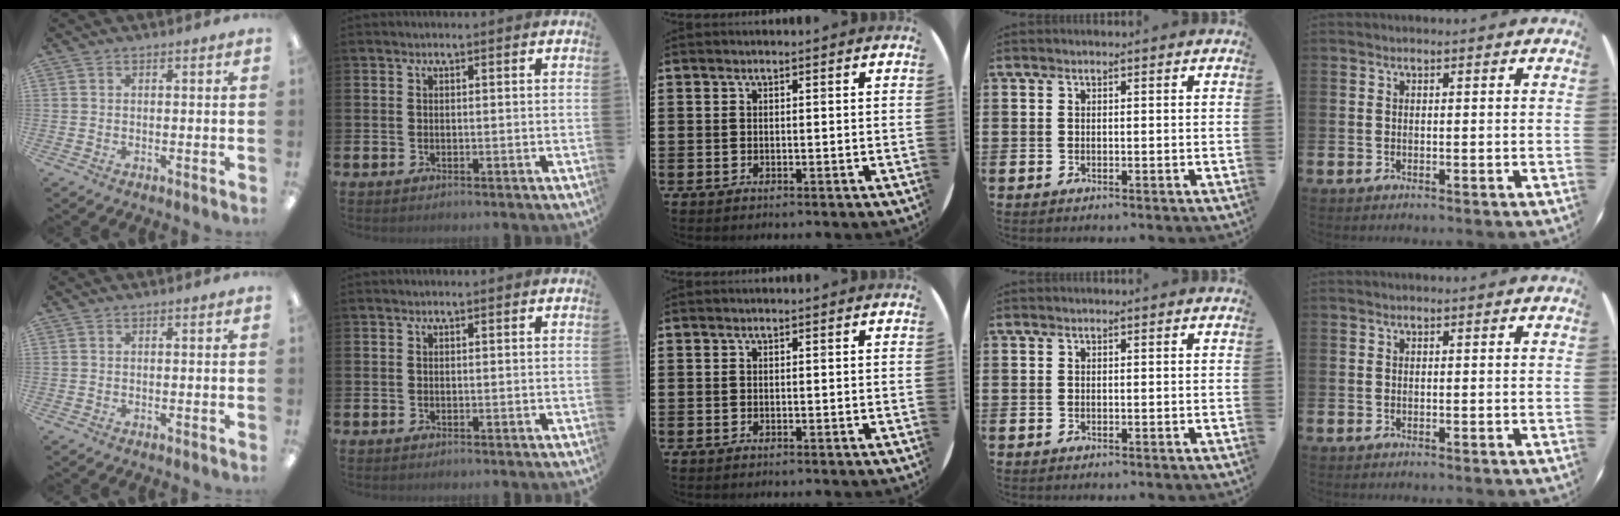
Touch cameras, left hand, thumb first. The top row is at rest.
{}